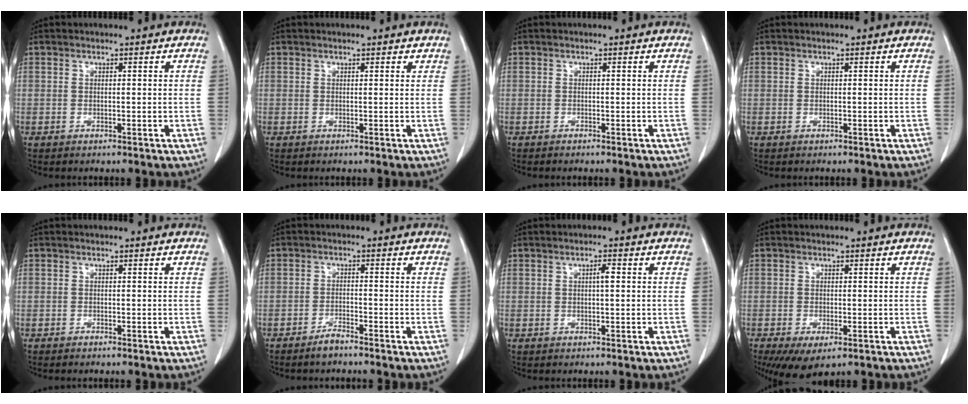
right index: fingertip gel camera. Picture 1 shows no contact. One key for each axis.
{"total": 1.1, "fx": 0.9, "fy": 0.4, "fz": 0.3, "tx": -0.009, "ty": 0.007, "tz": 0.007}
{"total": 0.6, "fx": -0.6, "fy": 0.0, "fz": 0.2, "tx": -0.001, "ty": 0.001, "tz": -0.007}
{"total": 0.0}
{"total": 0.9, "fx": -0.8, "fy": 0.0, "fz": 0.3, "tx": -0.003, "ty": 0.001, "tz": -0.009}
{"total": 2.4, "fx": -2.2, "fy": 0.1, "fz": 1.1, "tx": -0.021, "ty": 0.000, "tz": -0.039}
{"total": 1.5, "fx": 0.1, "fy": 0.2, "fz": 1.4, "tx": -0.025, "ty": 0.005, "tz": 0.002}
{"total": 6.7, "fx": -4.3, "fy": 2.5, "fz": 4.5, "tx": -0.062, "ty": -0.014, "tz": -0.062}